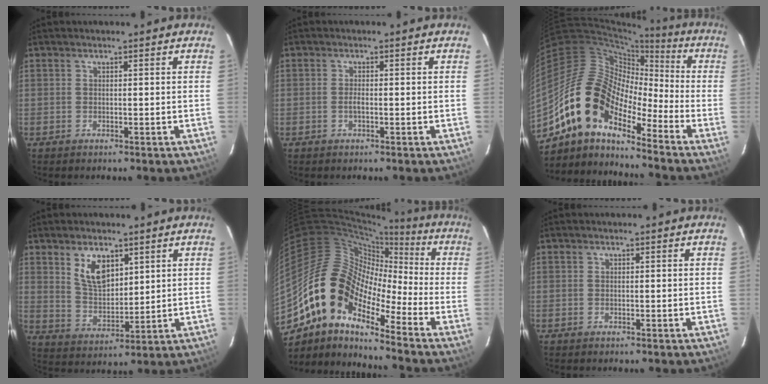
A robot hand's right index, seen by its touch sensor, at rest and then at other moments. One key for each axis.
{"total": 1.0, "fx": -0.4, "fy": 0.4, "fz": 0.9, "tx": -0.019, "ty": -0.001, "tz": -0.007}
{"total": 15.7, "fx": -10.9, "fy": 7.0, "fz": 8.9, "tx": -0.152, "ty": 0.002, "tz": -0.221}
{"total": 8.2, "fx": 4.2, "fy": 4.5, "fz": 5.4, "tx": -0.096, "ty": 0.002, "tz": 0.090}
{"total": 15.8, "fx": -8.8, "fy": 7.6, "fz": 10.8, "tx": -0.176, "ty": -0.002, "tz": -0.182}
{"total": 0.0}